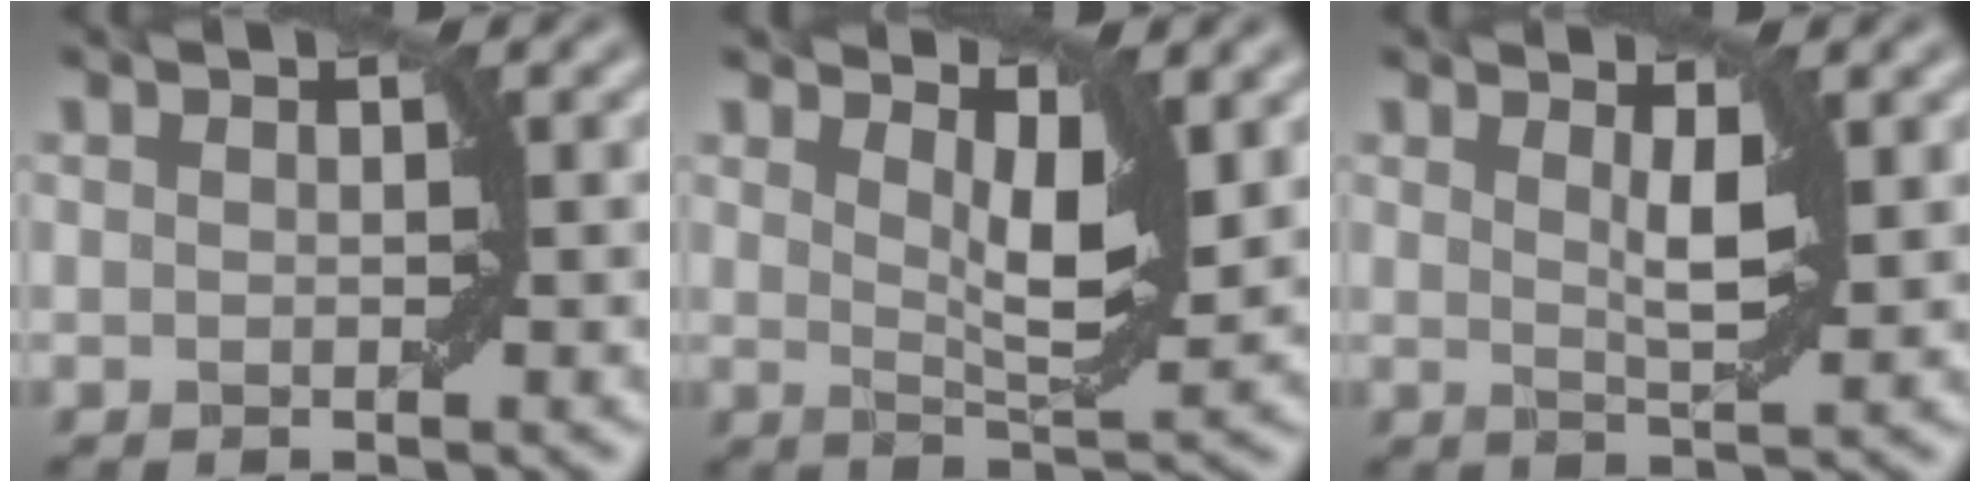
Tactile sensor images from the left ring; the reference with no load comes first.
{"total": 4.1, "force": [2.1, 1.1, 3.4], "torque": [-0.053, -0.010, 0.037]}
{"total": 2.3, "force": [1.1, 0.4, 2.0], "torque": [-0.028, -0.007, 0.020]}